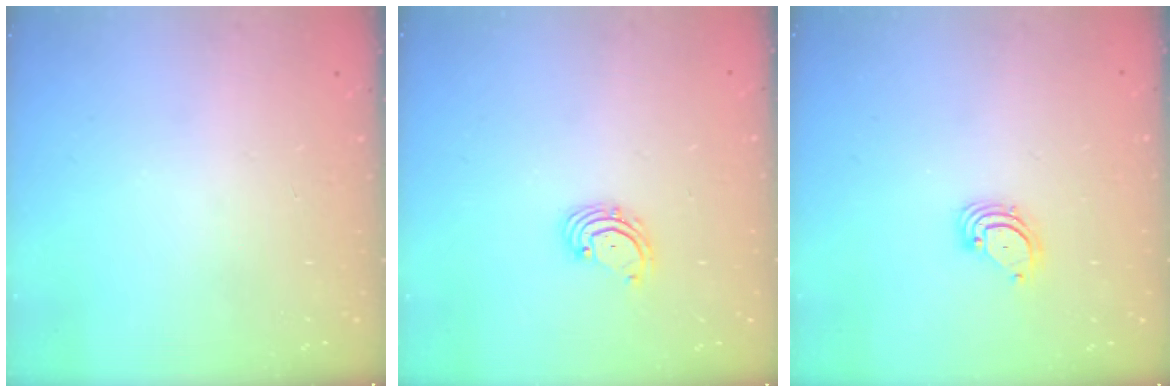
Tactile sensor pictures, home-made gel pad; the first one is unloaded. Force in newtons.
{"total": 2.6, "press": 2.5, "slide": 0.6}
{"total": 3.5, "press": 3.5, "slide": 0.4}